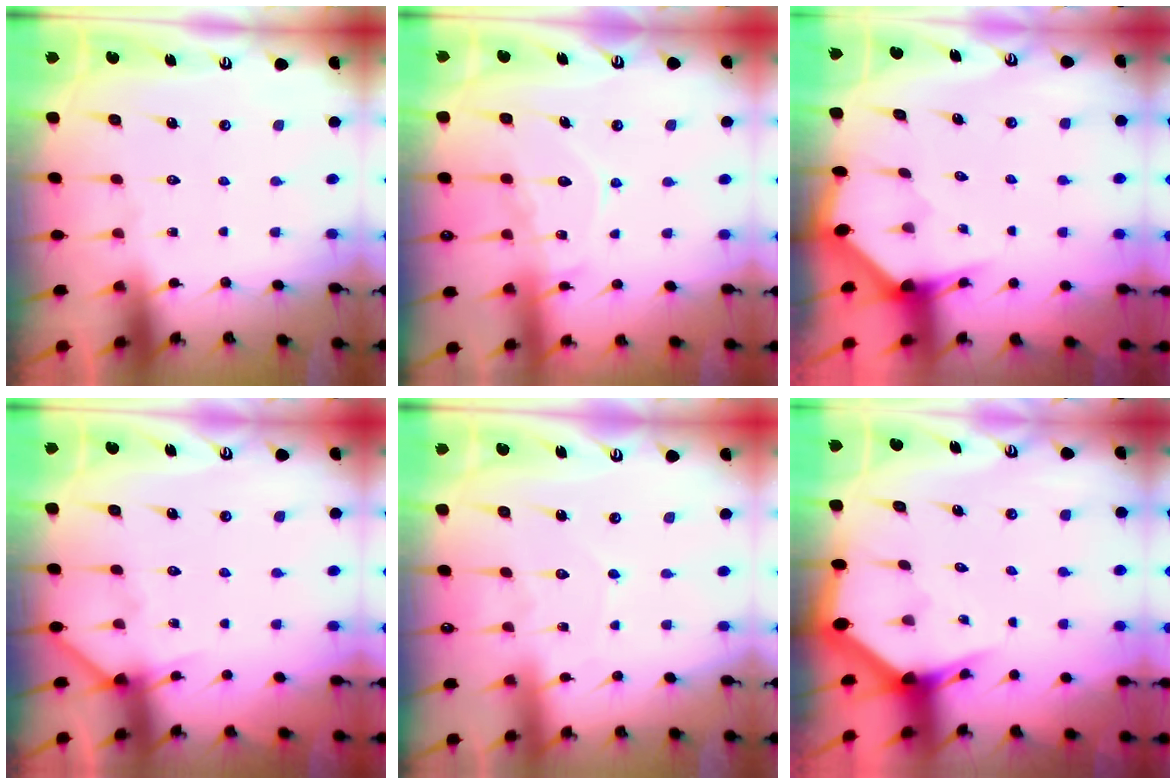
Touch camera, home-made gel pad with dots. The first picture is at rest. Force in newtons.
{"total": 12.1, "press": 12.0, "slide": 1.0}
{"total": 2.7, "press": 2.7, "slide": 0.2}
{"total": 5.7, "press": 5.6, "slide": 0.4}
{"total": 3.3, "press": 3.3, "slide": 0.1}
{"total": 2.9, "press": 2.9, "slide": 0.2}